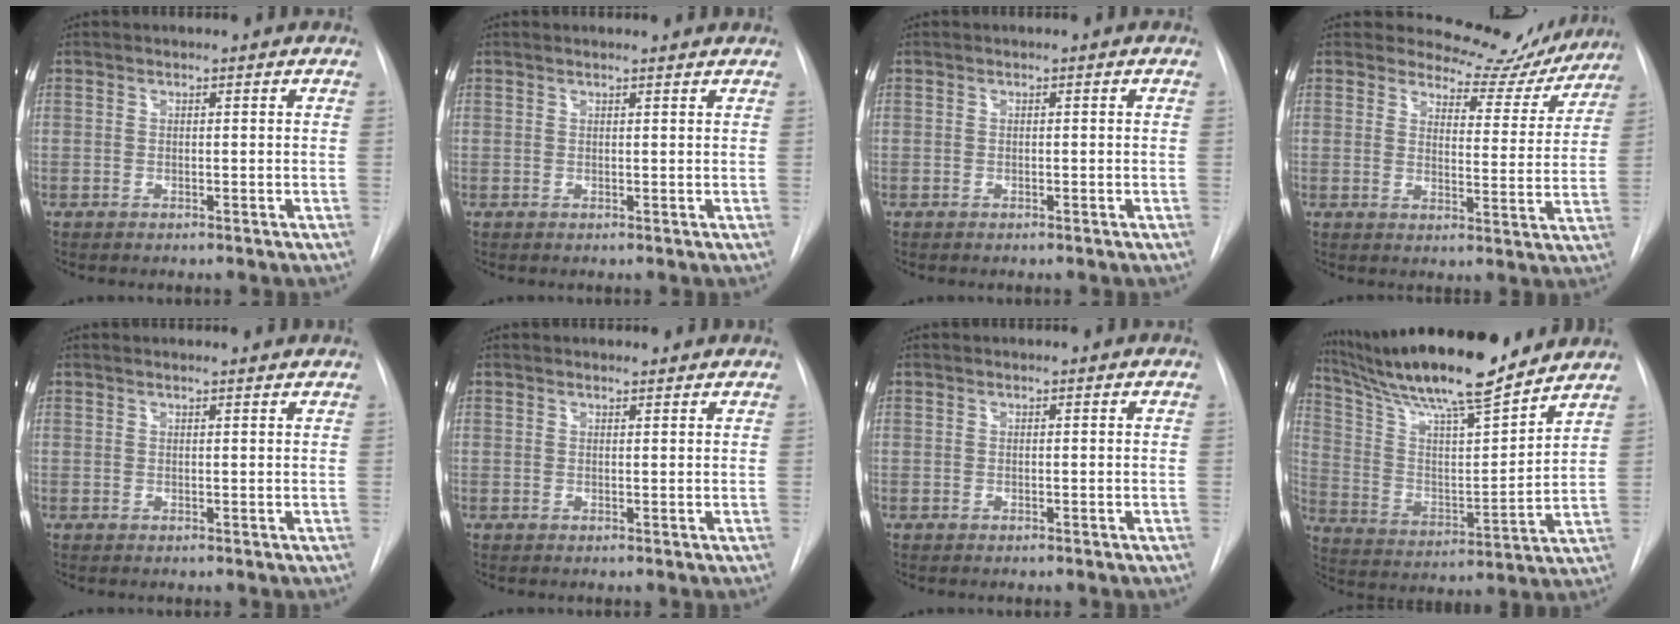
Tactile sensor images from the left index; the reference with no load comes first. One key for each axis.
{"total": 3.5, "fx": 3.4, "fy": 0.2, "fz": 0.6, "tx": -0.013, "ty": 0.010, "tz": 0.035}
{"total": 0.0}
{"total": 10.4, "fx": 9.8, "fy": 3.4, "fz": 0.6, "tx": 0.009, "ty": -0.028, "tz": 0.106}
{"total": 3.7, "fx": 3.7, "fy": 0.2, "fz": 0.6, "tx": -0.014, "ty": 0.010, "tz": 0.038}
{"total": 2.2, "fx": 2.1, "fy": 0.5, "fz": 0.2, "tx": -0.009, "ty": 0.005, "tz": 0.025}
{"total": 0.0}
{"total": 20.9, "fx": 18.1, "fy": 1.4, "fz": 10.3, "tx": -0.187, "ty": 0.004, "tz": 0.301}